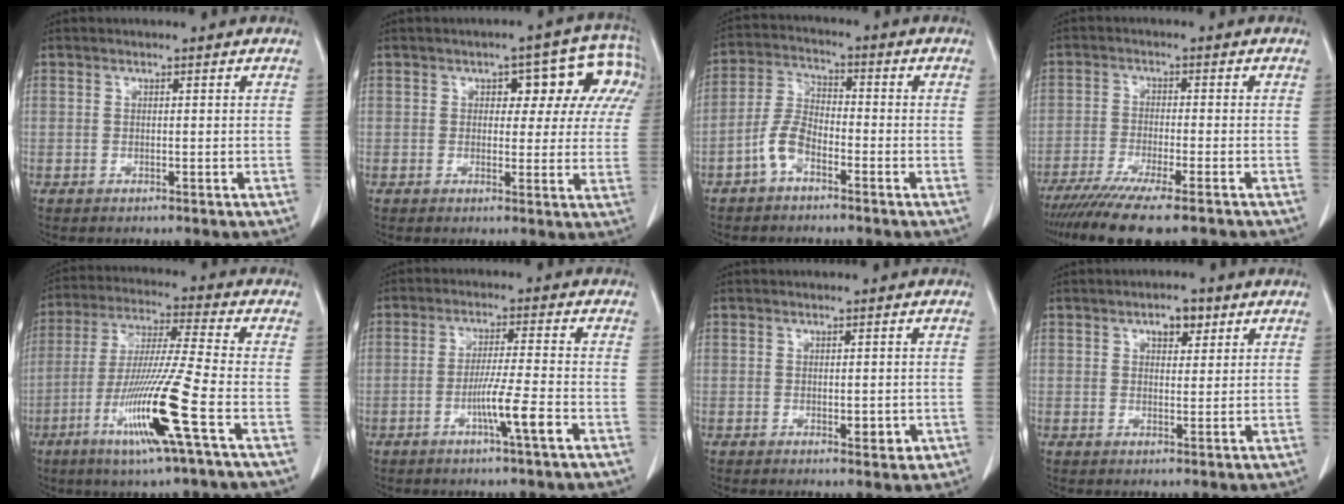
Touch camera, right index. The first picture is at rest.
{"total": 9.5, "force": [3.5, 5.1, 7.2], "torque": [-0.069, 0.033, 0.034]}
{"total": 5.7, "force": [-3.2, 2.5, 4.0], "torque": [-0.093, 0.014, -0.067]}
{"total": 12.5, "force": [-9.9, 0.7, 7.5], "torque": [-0.116, -0.031, -0.157]}
{"total": 14.8, "force": [-5.8, -1.2, 13.6], "torque": [-0.271, -0.023, -0.109]}
{"total": 6.6, "force": [-2.6, -0.8, 5.9], "torque": [-0.099, -0.010, -0.047]}
{"total": 2.5, "force": [-0.5, 1.1, 2.2], "torque": [-0.022, -0.001, 0.001]}
{"total": 3.4, "force": [1.8, 1.7, 2.3], "torque": [-0.034, 0.004, 0.028]}